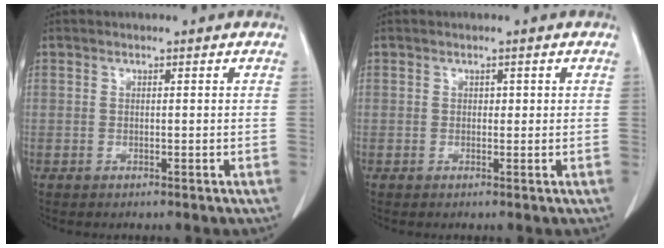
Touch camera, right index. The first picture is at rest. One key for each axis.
{"total": 0.7, "fx": 0.2, "fy": 0.6, "fz": 0.4, "tx": 0.001, "ty": 0.002, "tz": 0.001}